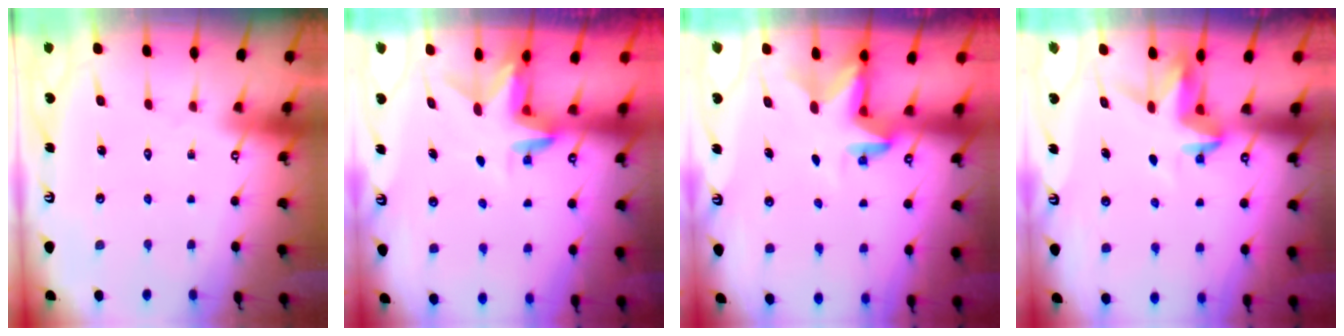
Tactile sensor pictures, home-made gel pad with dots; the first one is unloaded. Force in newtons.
{"total": 2.9, "press": 2.9, "slide": 0.2}
{"total": 2.9, "press": 2.9, "slide": 0.1}
{"total": 3.9, "press": 3.9, "slide": 0.3}